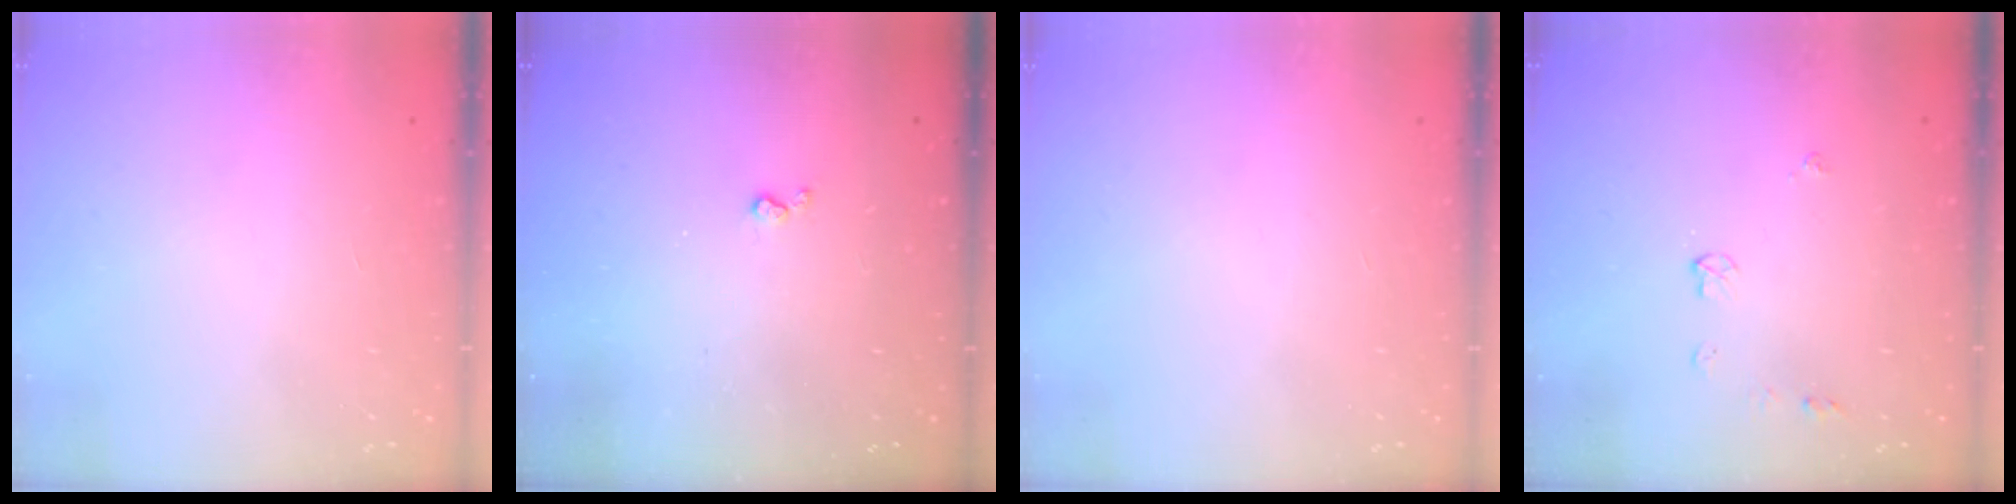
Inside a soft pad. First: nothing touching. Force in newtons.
{"total": 2.9, "press": 2.9, "slide": 0.5}
{"total": 0.0}
{"total": 4.5, "press": 4.5, "slide": 0.6}